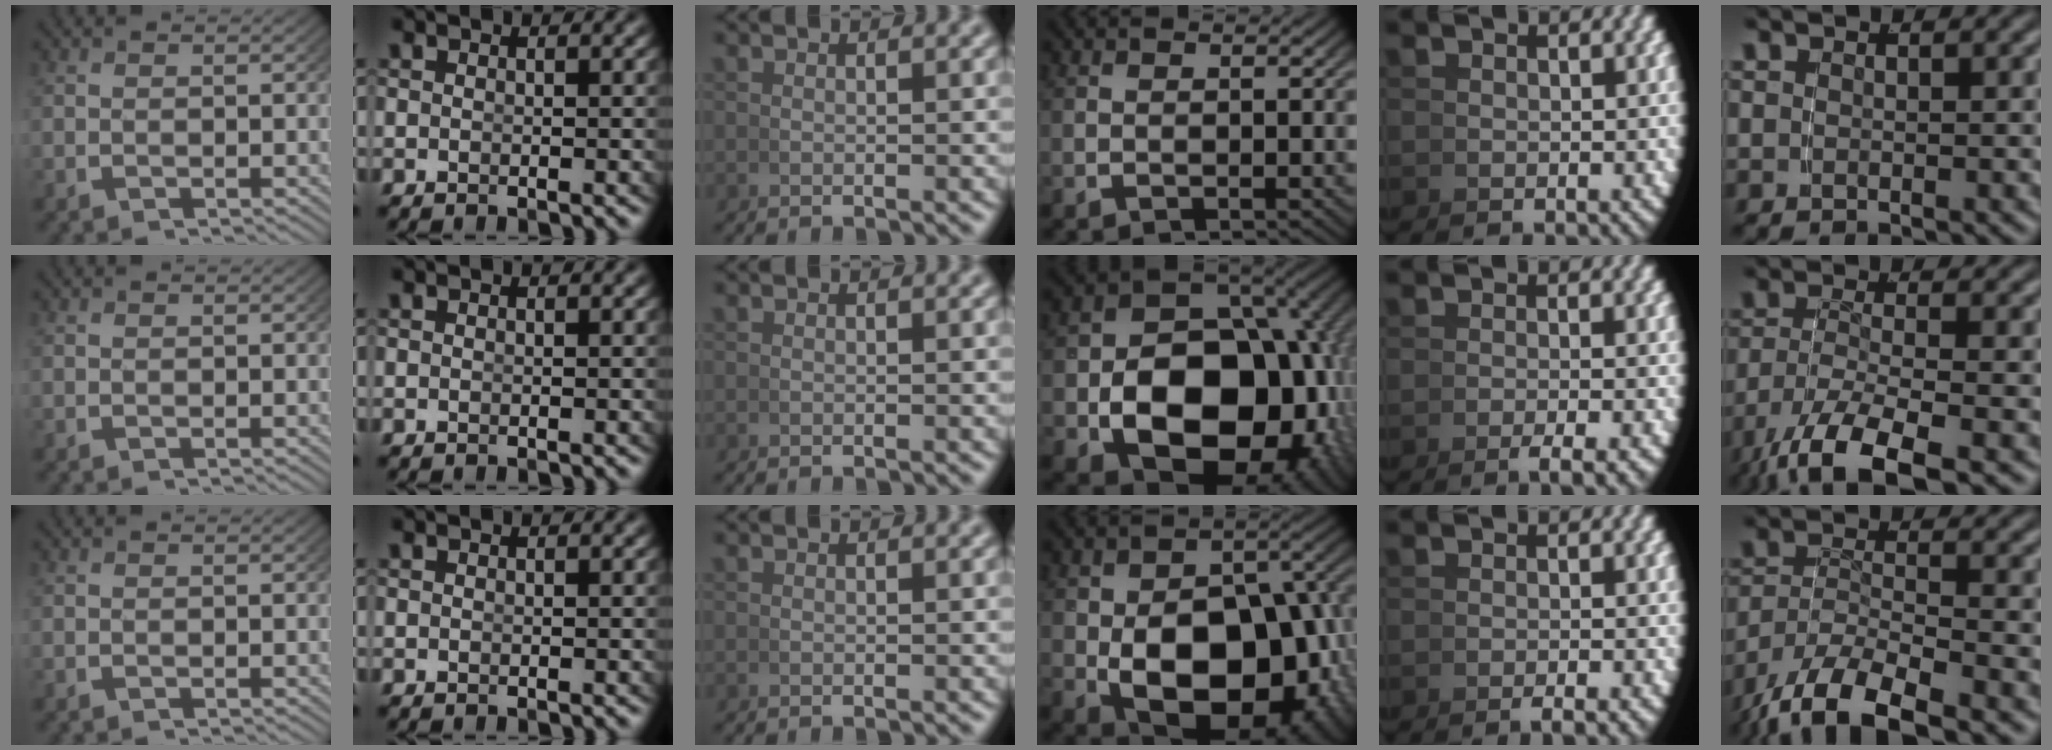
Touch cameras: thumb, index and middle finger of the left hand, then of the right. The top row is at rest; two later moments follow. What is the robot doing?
{"motion": "grasp_and_lifting", "object": "photo album"}